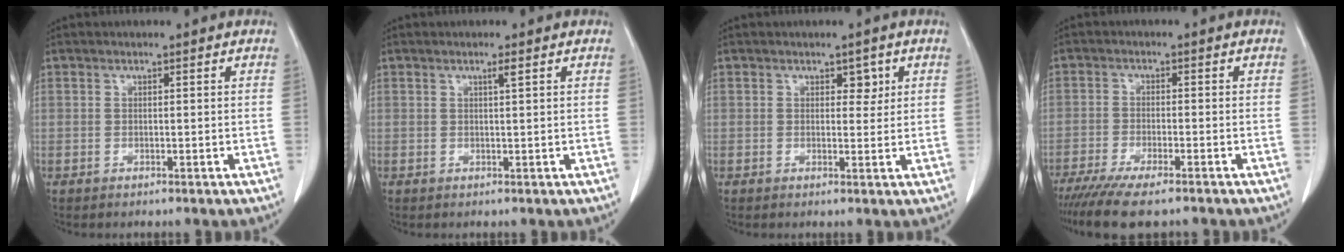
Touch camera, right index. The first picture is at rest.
{"total": 1.0, "force": [0.5, -0.2, 0.8], "torque": [-0.019, -0.002, 0.011]}
{"total": 2.0, "force": [0.9, 1.3, 1.2], "torque": [-0.009, -0.001, 0.011]}
{"total": 9.9, "force": [-7.9, 1.4, 5.8], "torque": [-0.088, -0.021, -0.125]}